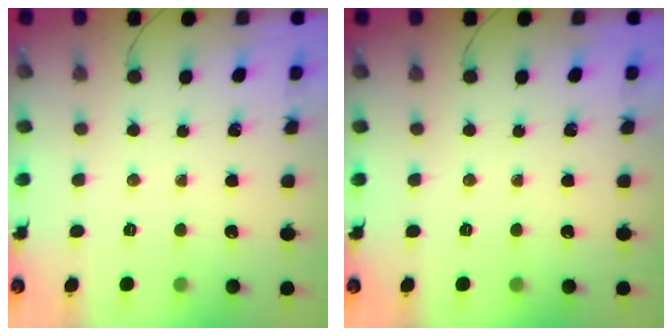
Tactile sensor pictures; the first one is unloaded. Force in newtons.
{"total": 0.0}